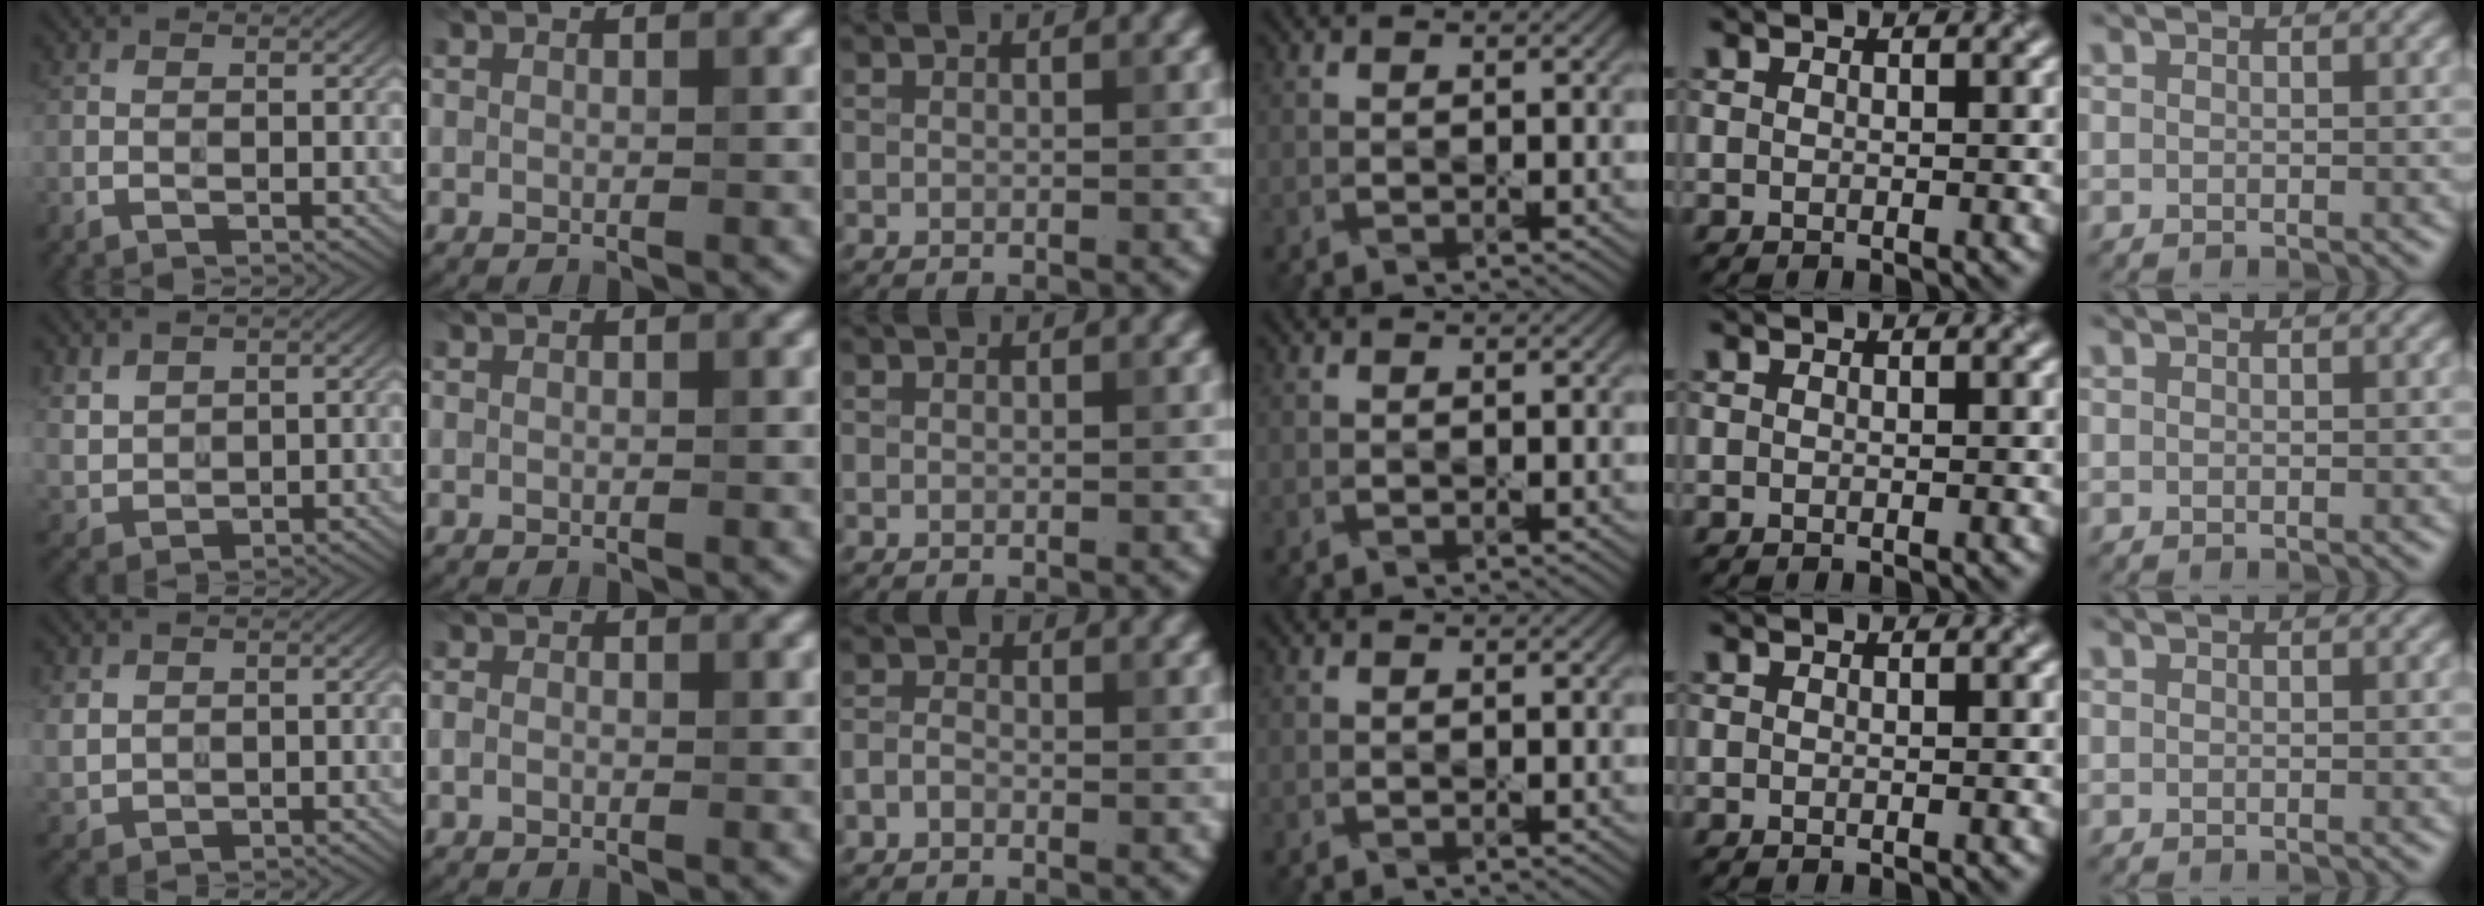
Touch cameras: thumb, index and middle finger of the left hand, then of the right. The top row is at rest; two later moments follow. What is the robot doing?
{"motion": "wipe", "object": "plastic plate"}